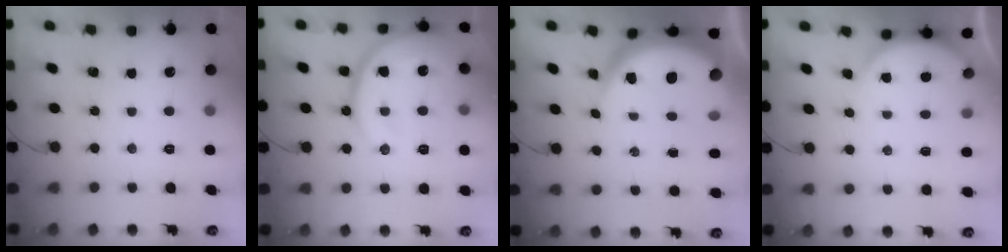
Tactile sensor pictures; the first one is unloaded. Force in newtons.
{"total": 17.0, "press": 17.0, "slide": 1.0}
{"total": 9.6, "press": 9.6, "slide": 1.1}
{"total": 2.9, "press": 2.8, "slide": 0.6}